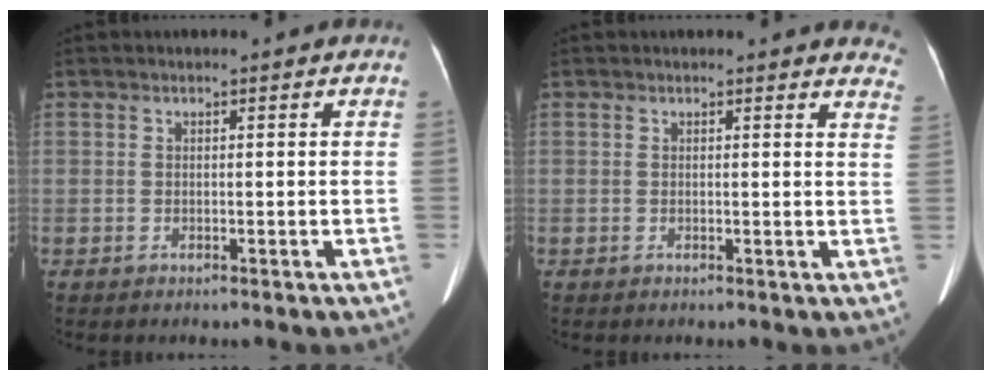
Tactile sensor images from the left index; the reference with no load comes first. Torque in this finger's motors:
{"motor_torque": [0.35, -0.33, -0.05, -0.01]}